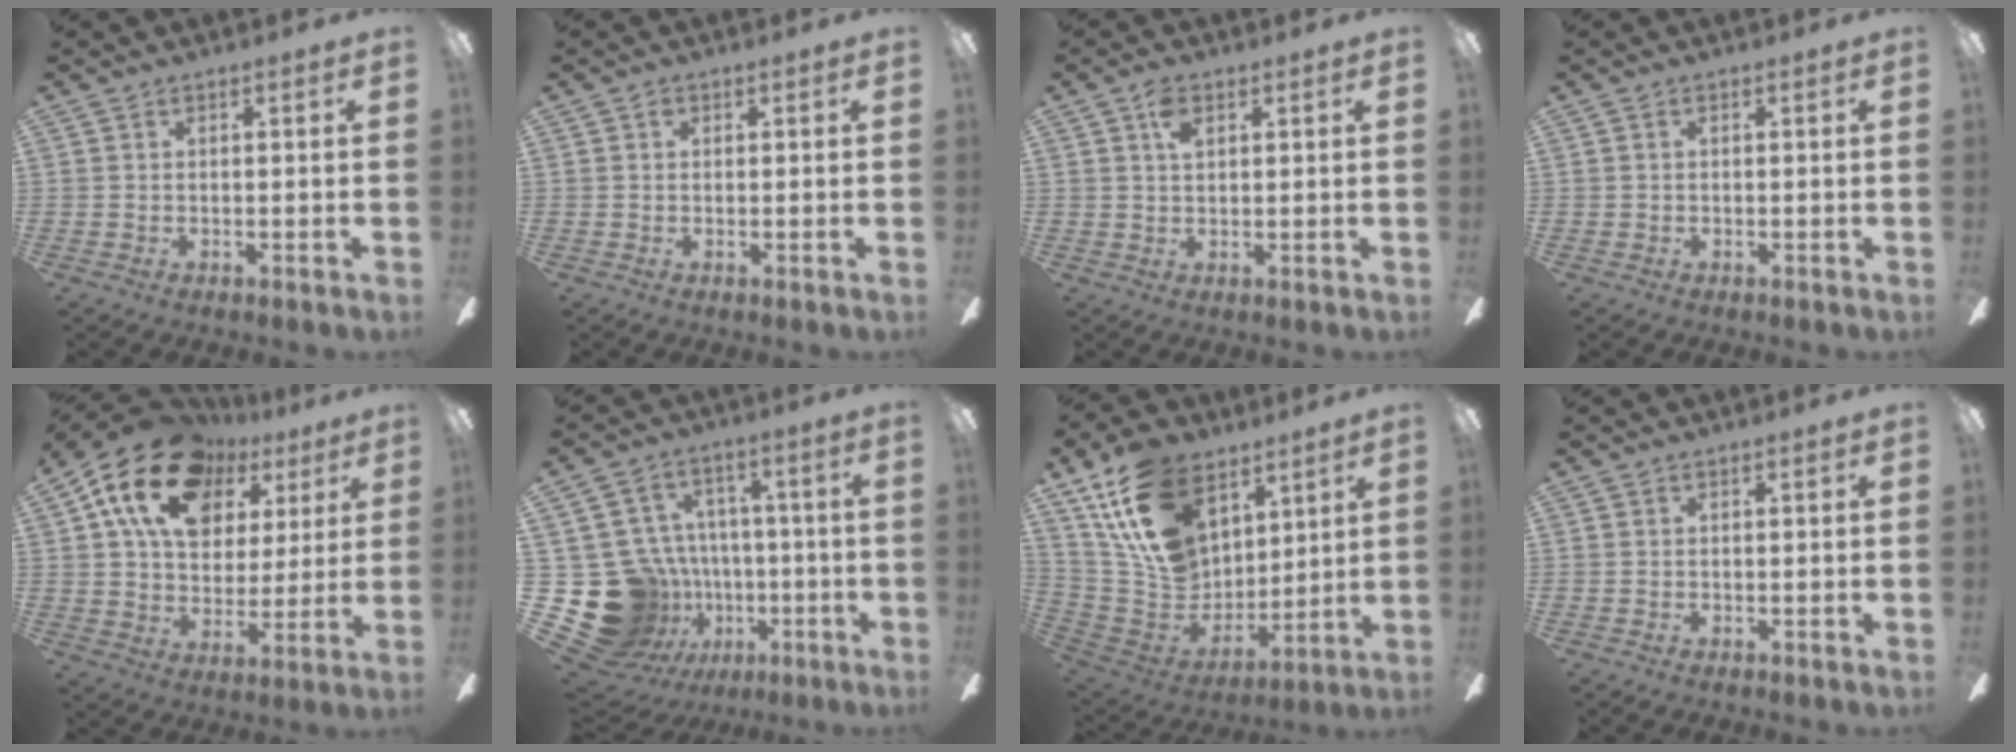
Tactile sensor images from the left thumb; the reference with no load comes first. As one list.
[{"total": 1.0, "force": [0.2, 0.8, 0.5], "torque": [-0.011, 0.004, 0.004]}, {"total": 3.9, "force": [1.9, 2.1, 2.6], "torque": [-0.051, 0.002, 0.031]}, {"total": 0.0}, {"total": 20.0, "force": [10.7, 13.2, 10.5], "torque": [-0.186, -0.039, 0.196]}, {"total": 21.1, "force": [-4.9, 18.7, 8.5], "torque": [-0.172, 0.020, -0.029]}, {"total": 20.6, "force": [11.3, 13.7, 10.4], "torque": [-0.204, -0.051, 0.213]}, {"total": 0.0}]